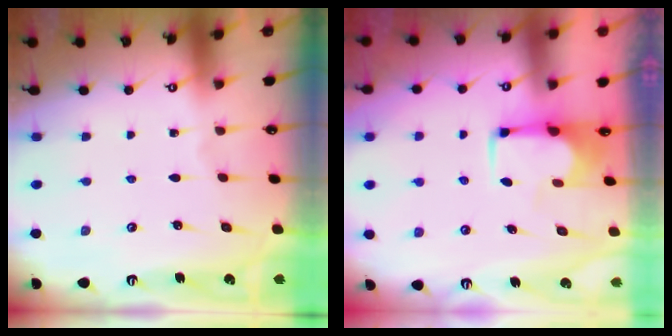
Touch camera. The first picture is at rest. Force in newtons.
{"total": 1.8, "press": 1.6, "slide": 0.8}